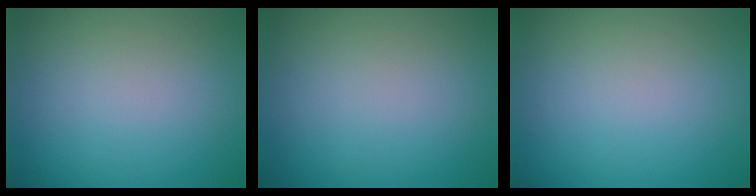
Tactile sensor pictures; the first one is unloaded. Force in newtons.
{"total": 0.0}
{"total": 0.0}